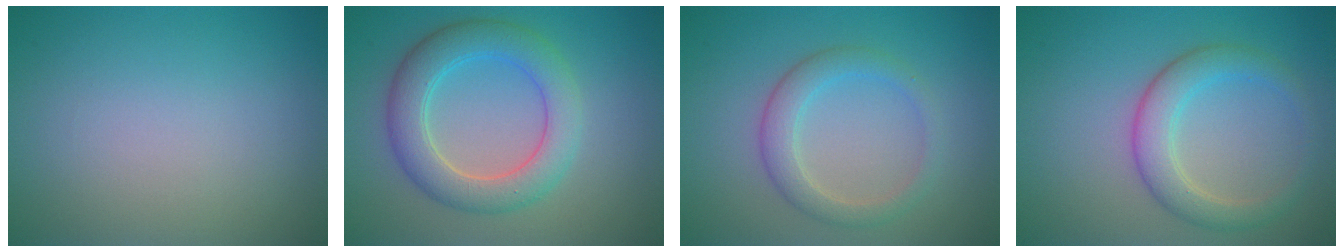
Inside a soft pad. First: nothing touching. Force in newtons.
{"total": 5.5, "press": 5.5, "slide": 0.1}
{"total": 2.8, "press": 2.8, "slide": 0.2}
{"total": 3.7, "press": 3.7, "slide": 0.0}